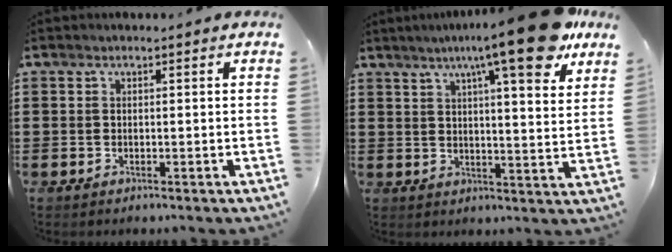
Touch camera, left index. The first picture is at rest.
{"total": 13.5, "force": [9.1, 1.5, 9.8], "torque": [-0.156, -0.031, 0.142]}